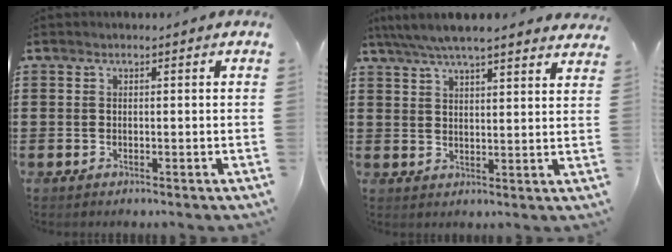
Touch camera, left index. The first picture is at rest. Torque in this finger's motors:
{"motor_torque": [2.14, 0.00, -0.19, -0.21]}